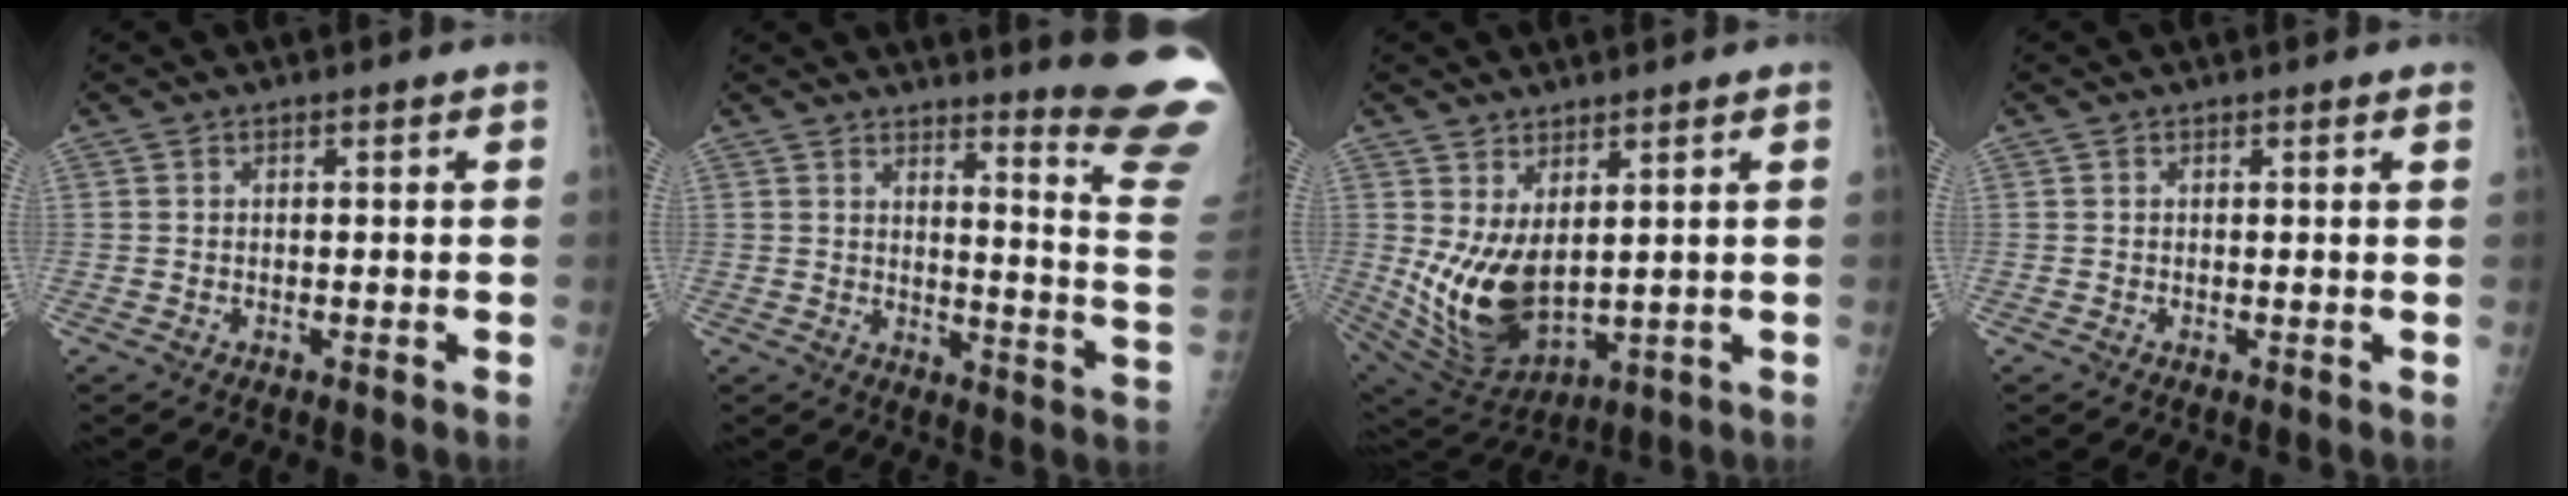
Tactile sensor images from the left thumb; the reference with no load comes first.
{"total": 16.3, "force": [14.3, -0.6, 7.9], "torque": [-0.088, -0.177, 0.163]}
{"total": 11.9, "force": [2.5, 6.2, 9.9], "torque": [-0.174, -0.035, 0.074]}
{"total": 1.0, "force": [0.9, 0.0, 0.5], "torque": [-0.014, -0.001, 0.008]}